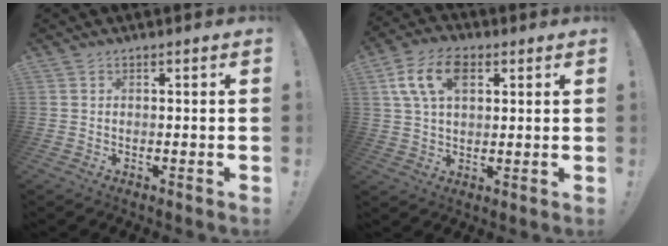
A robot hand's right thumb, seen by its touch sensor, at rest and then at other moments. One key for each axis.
{"total": 12.1, "fx": 4.5, "fy": 7.4, "fz": 8.4, "tx": -0.157, "ty": 0.001, "tz": 0.082}